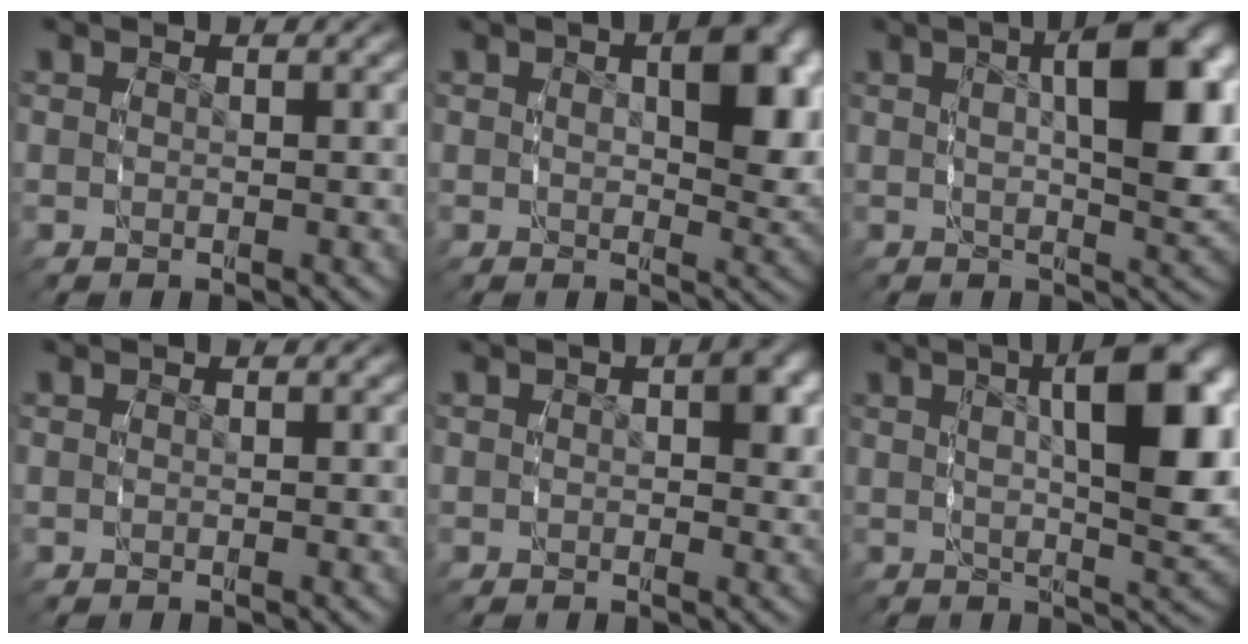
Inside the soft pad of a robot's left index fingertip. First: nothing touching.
{"total": 5.4, "force": [0.8, 2.3, 4.8], "torque": [-0.063, -0.011, 0.018]}
{"total": 9.1, "force": [1.7, 3.3, 8.3], "torque": [-0.114, 0.003, 0.030]}
{"total": 0.0}
{"total": 2.1, "force": [0.3, 0.9, 1.9], "torque": [-0.023, -0.002, 0.007]}
{"total": 10.3, "force": [2.4, 3.5, 9.4], "torque": [-0.129, 0.010, 0.039]}